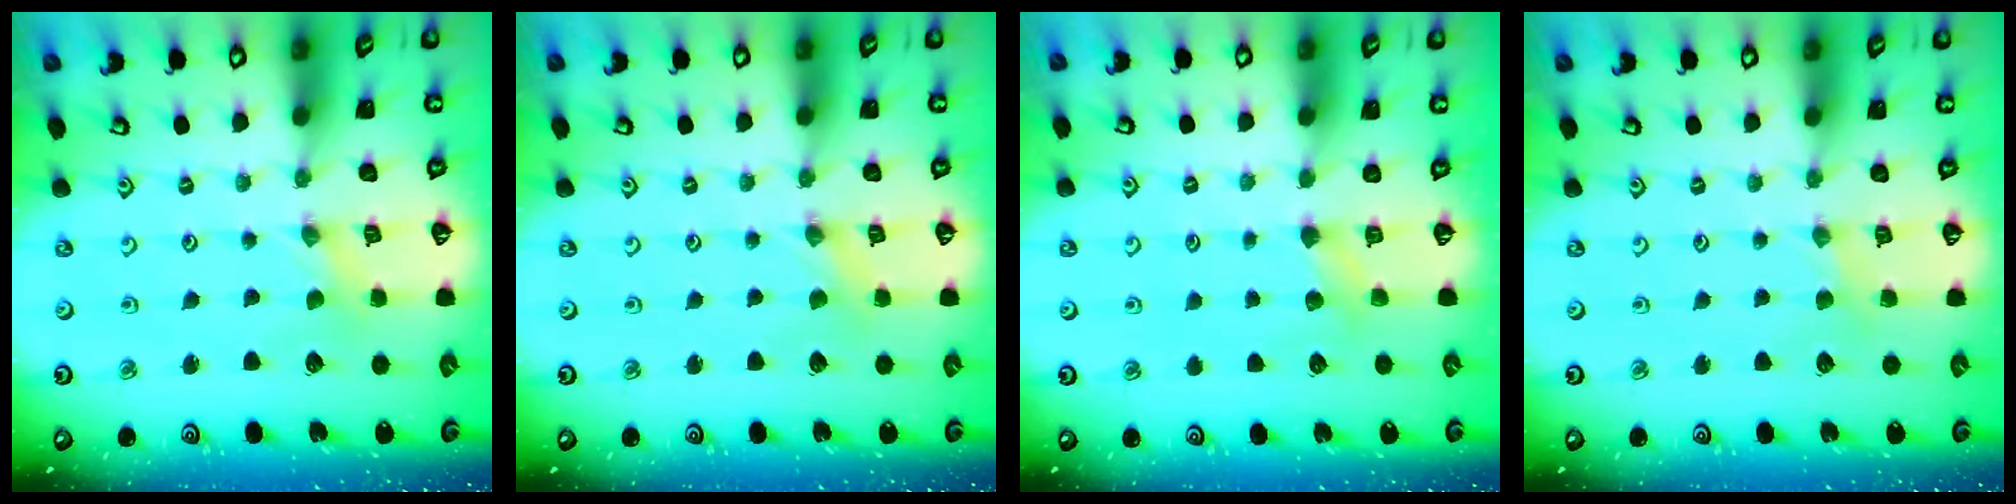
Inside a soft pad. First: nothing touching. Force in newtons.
{"total": 1.3, "press": 1.2, "slide": 0.3}
{"total": 3.8, "press": 3.7, "slide": 0.7}
{"total": 2.3, "press": 2.3, "slide": 0.3}